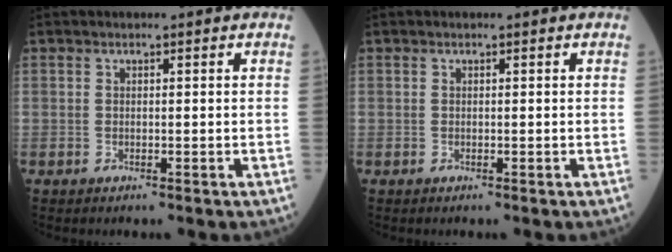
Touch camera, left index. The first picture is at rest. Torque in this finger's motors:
{"motor_torque": [0.00, 0.00, 0.00, 0.00]}